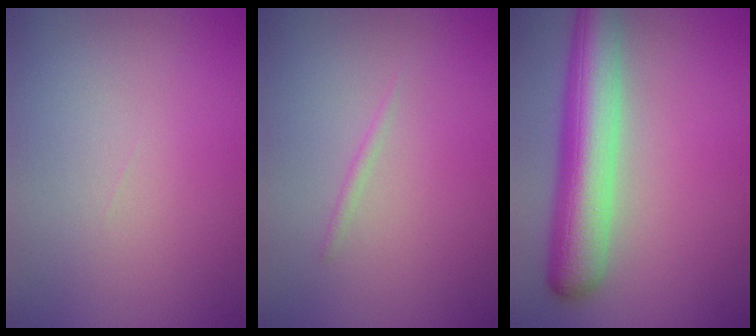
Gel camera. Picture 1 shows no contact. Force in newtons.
{"total": 0.5, "press": 0.5, "slide": 0.1}
{"total": 7.7, "press": 7.7, "slide": 0.3}